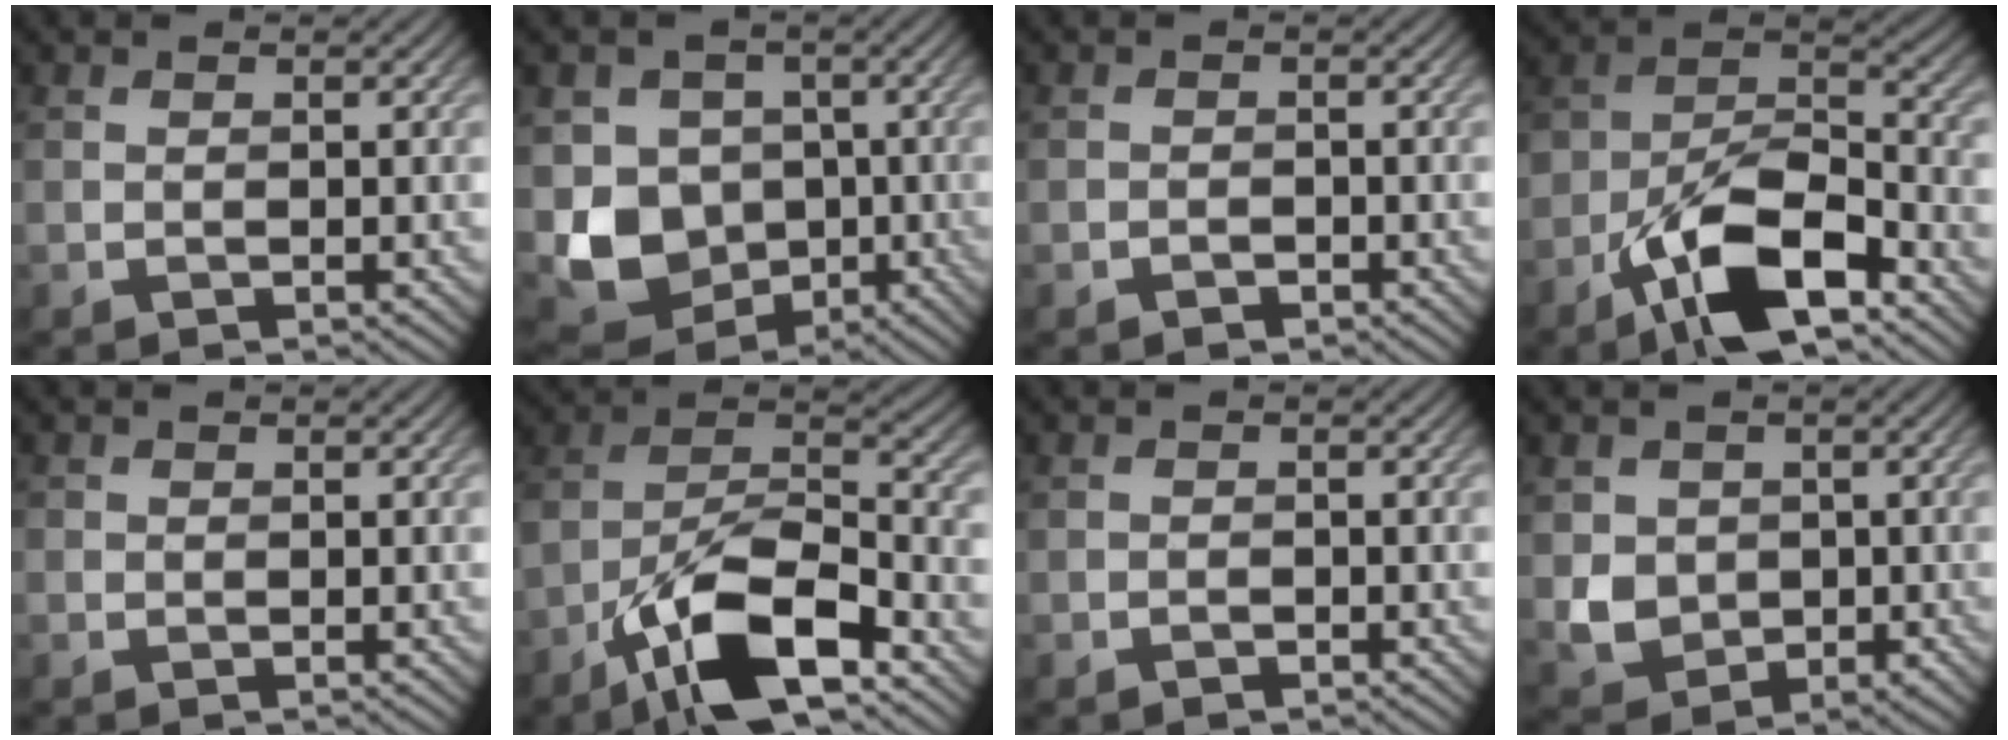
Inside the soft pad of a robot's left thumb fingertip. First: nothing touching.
{"total": 9.6, "force": [-2.1, 8.2, 4.6], "torque": [-0.096, -0.024, -0.045]}
{"total": 1.1, "force": [-1.0, 0.5, 0.1], "torque": [0.000, -0.002, -0.020]}
{"total": 12.4, "force": [-7.1, 5.7, 8.3], "torque": [-0.151, -0.006, -0.141]}
{"total": 0.6, "force": [-0.2, 0.6, -0.1], "torque": [0.004, -0.005, -0.008]}
{"total": 13.2, "force": [-7.8, 5.1, 9.3], "torque": [-0.170, -0.002, -0.161]}
{"total": 0.8, "force": [-0.8, 0.2, 0.1], "torque": [0.001, -0.003, -0.015]}
{"total": 4.3, "force": [0.2, 3.9, 1.8], "torque": [-0.048, -0.012, 0.003]}